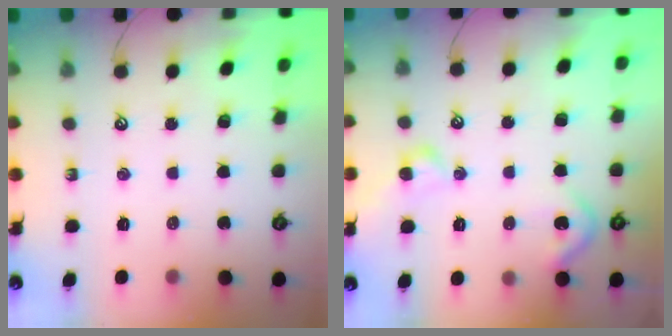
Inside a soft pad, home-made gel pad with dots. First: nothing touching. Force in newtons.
{"total": 8.0, "press": 7.9, "slide": 1.3}